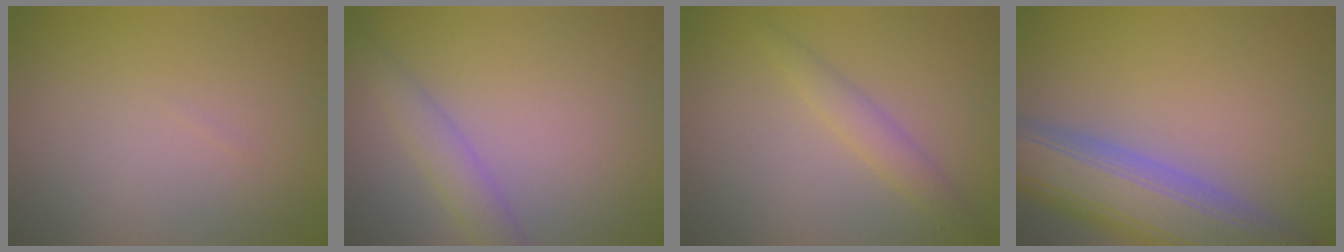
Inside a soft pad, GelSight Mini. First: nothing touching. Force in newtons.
{"total": 2.4, "press": 2.4, "slide": 0.1}
{"total": 2.0, "press": 2.0, "slide": 0.0}
{"total": 10.3, "press": 10.3, "slide": 0.5}